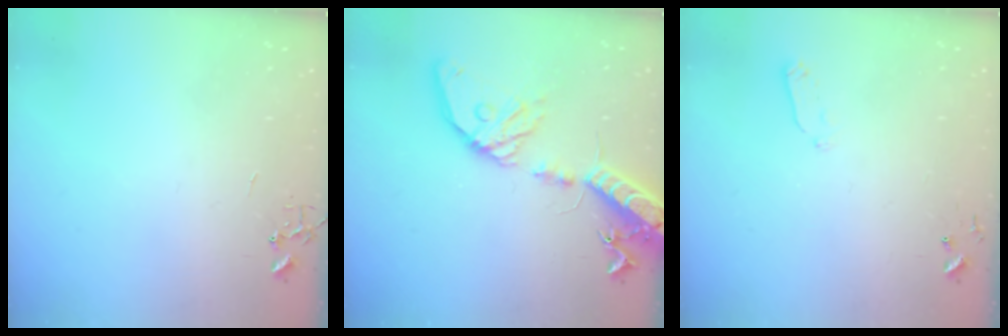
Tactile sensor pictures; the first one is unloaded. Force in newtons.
{"total": 19.5, "press": 19.2, "slide": 3.6}
{"total": 4.0, "press": 3.9, "slide": 0.9}